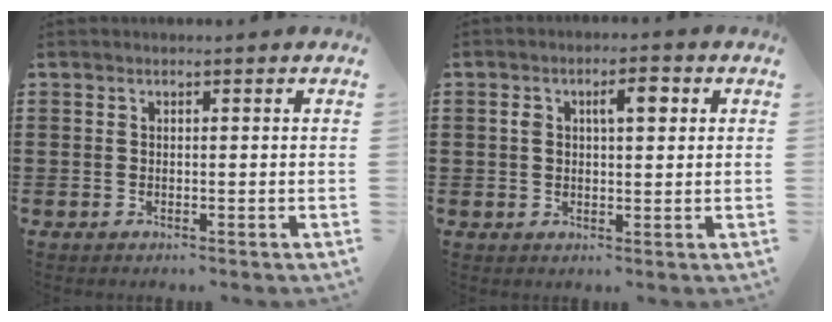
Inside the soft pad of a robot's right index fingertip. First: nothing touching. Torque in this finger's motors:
{"motor_torque": [0.45, -0.18, 0.26, 0.09]}